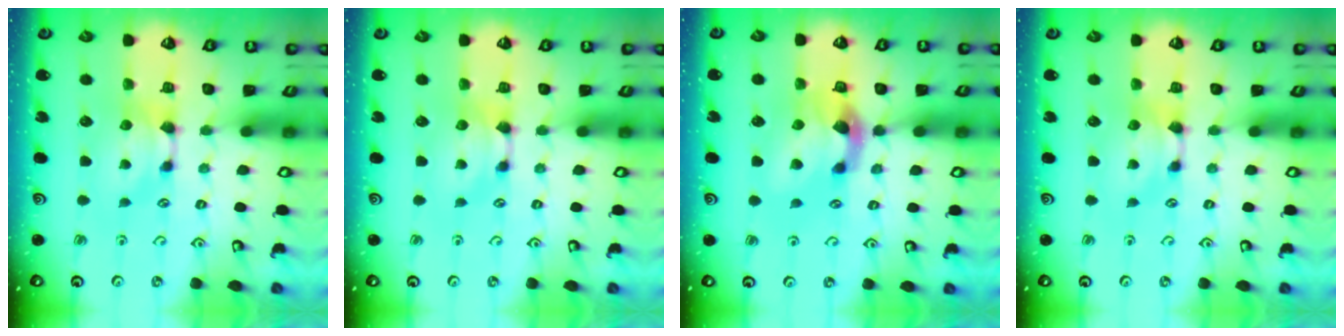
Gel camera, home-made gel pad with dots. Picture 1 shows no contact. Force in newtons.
{"total": 0.0}
{"total": 4.1, "press": 3.8, "slide": 1.6}
{"total": 0.0}